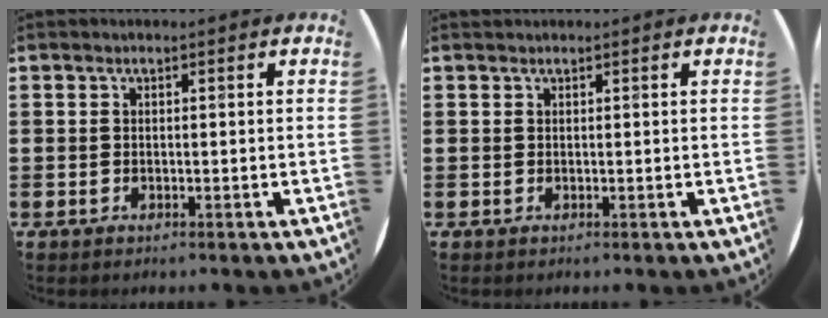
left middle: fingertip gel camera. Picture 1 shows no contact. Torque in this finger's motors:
{"motor_torque": [0.14, -0.01, -0.02, 0.01]}